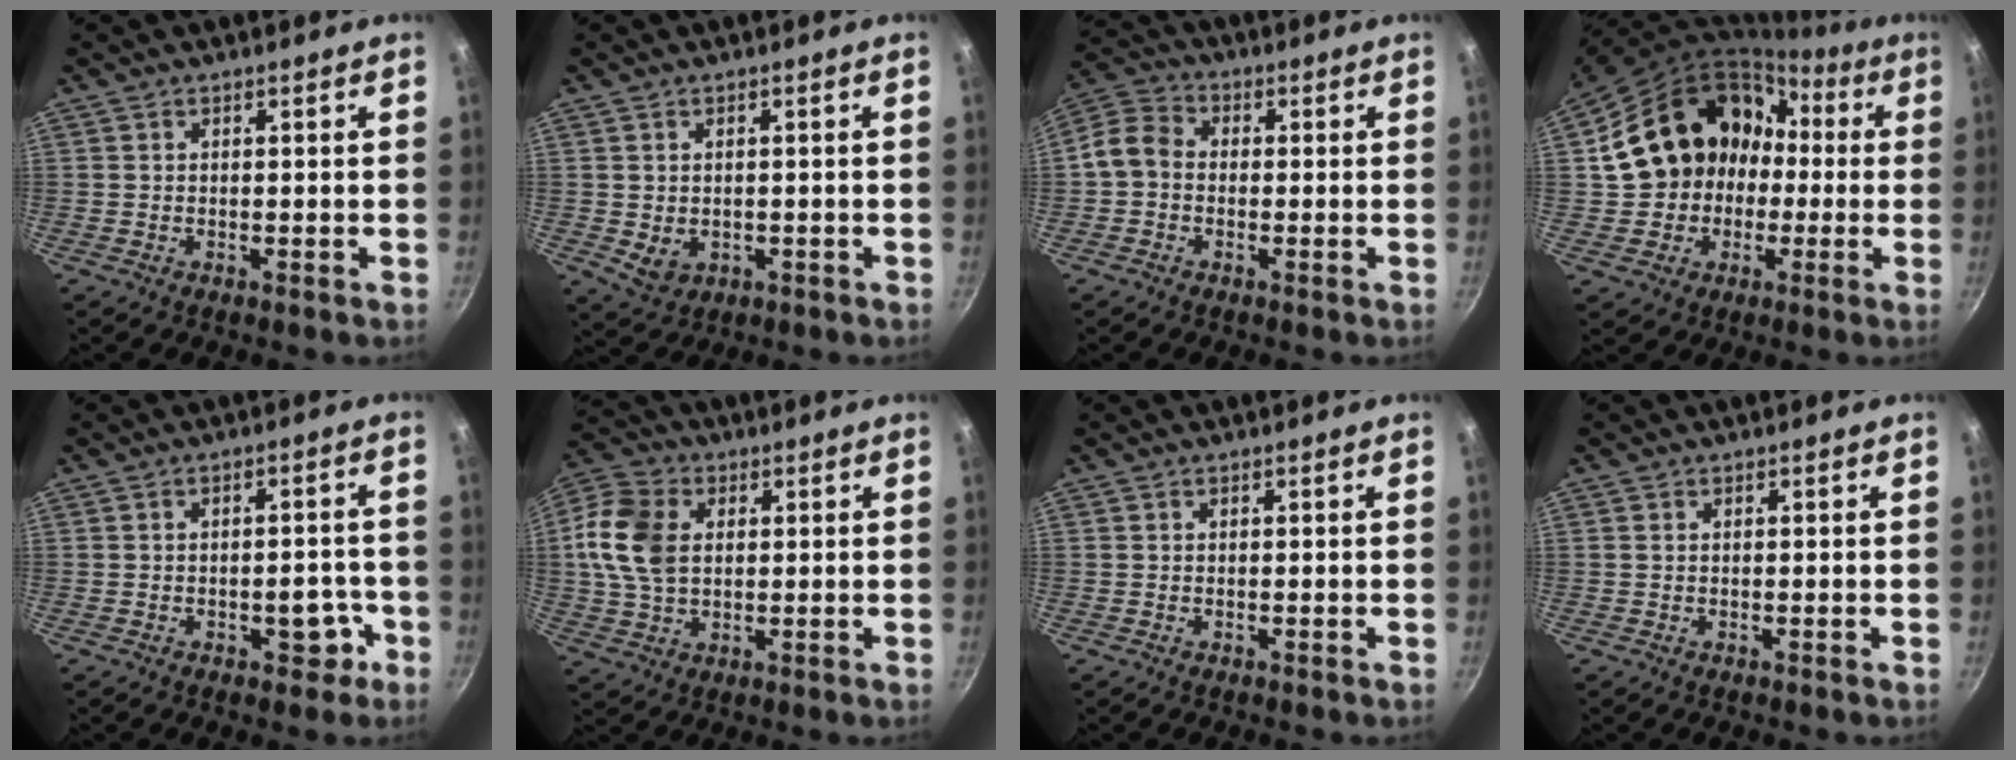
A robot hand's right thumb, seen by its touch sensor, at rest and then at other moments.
{"total": 3.7, "force": [-0.2, 3.0, 2.2], "torque": [-0.033, -0.008, 0.007]}
{"total": 6.4, "force": [-1.0, 5.2, 3.6], "torque": [-0.060, 0.024, -0.041]}
{"total": 19.5, "force": [0.7, 16.6, 10.2], "torque": [-0.145, 0.071, 0.024]}
{"total": 5.1, "force": [-2.2, 3.0, 3.5], "torque": [-0.015, 0.023, -0.025]}
{"total": 12.6, "force": [1.9, 8.9, 8.8], "torque": [-0.156, 0.007, 0.024]}
{"total": 0.0}
{"total": 0.0}